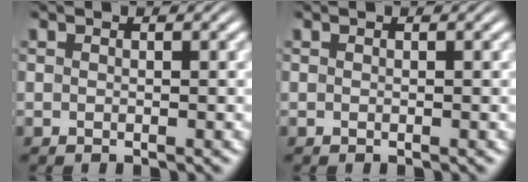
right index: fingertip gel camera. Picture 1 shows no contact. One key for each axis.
{"total": 0.0}